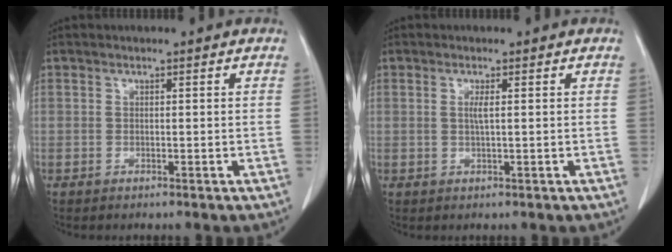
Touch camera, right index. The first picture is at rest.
{"total": 1.4, "force": [0.2, -0.1, 1.4], "torque": [-0.032, 0.000, 0.003]}